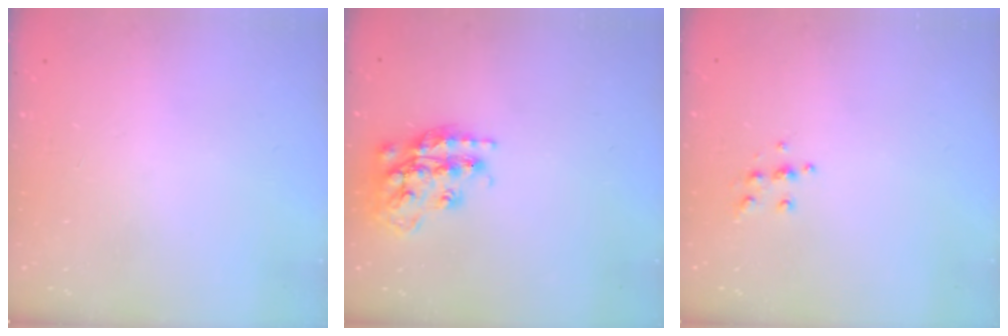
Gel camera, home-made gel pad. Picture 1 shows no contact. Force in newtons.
{"total": 17.8, "press": 17.7, "slide": 1.3}
{"total": 5.1, "press": 5.1, "slide": 0.5}